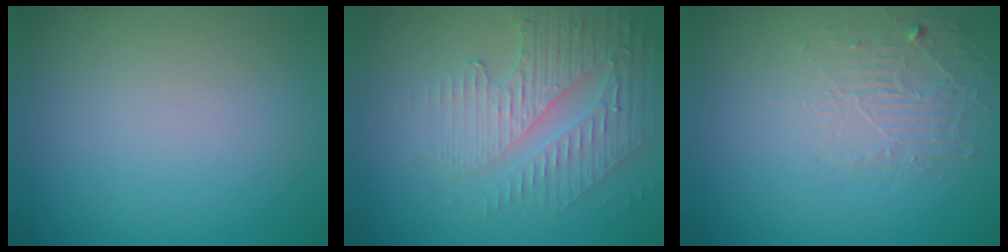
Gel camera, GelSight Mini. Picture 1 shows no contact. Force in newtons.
{"total": 3.7, "press": 3.5, "slide": 1.4}
{"total": 1.9, "press": 0.6, "slide": 1.8}